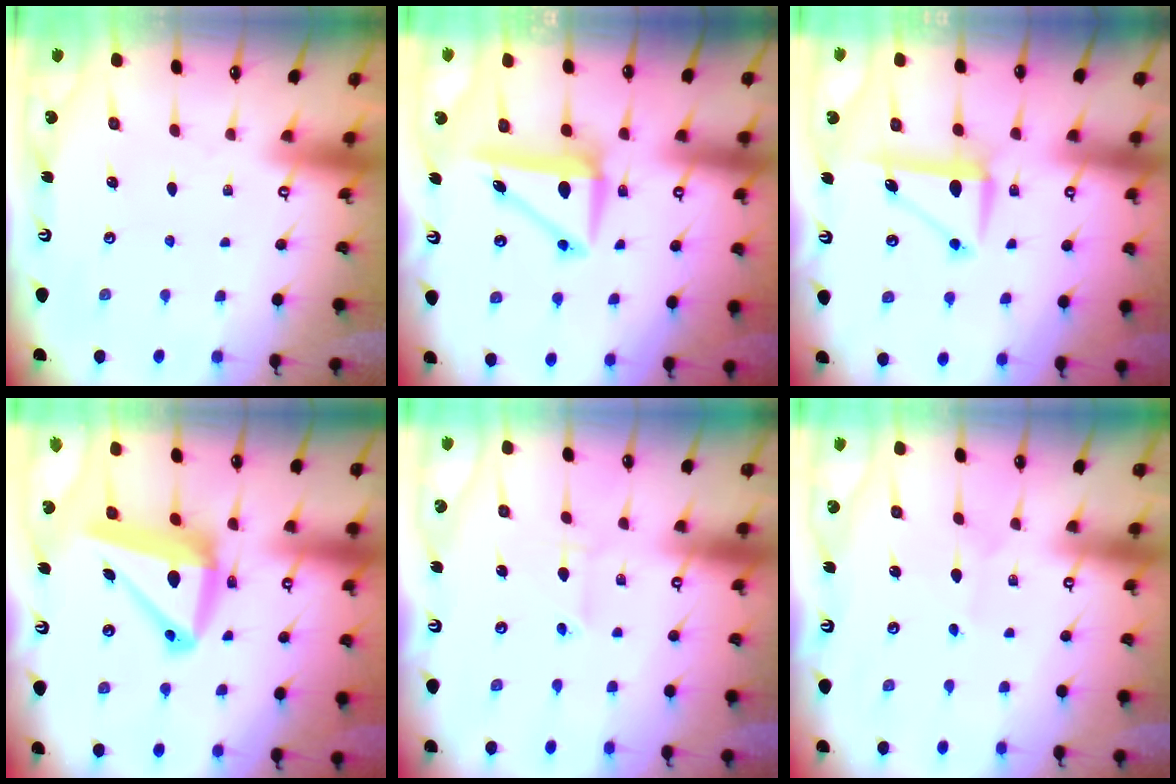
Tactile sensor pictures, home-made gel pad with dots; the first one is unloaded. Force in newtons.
{"total": 7.9, "press": 7.7, "slide": 1.8}
{"total": 8.8, "press": 8.8, "slide": 0.4}
{"total": 14.9, "press": 14.7, "slide": 2.6}
{"total": 3.0, "press": 3.0, "slide": 0.3}
{"total": 1.5, "press": 1.4, "slide": 0.1}